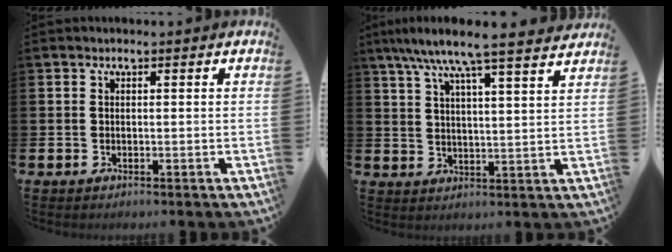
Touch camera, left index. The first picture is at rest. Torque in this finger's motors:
{"motor_torque": [1.09, -1.05, 1.05, 0.21]}